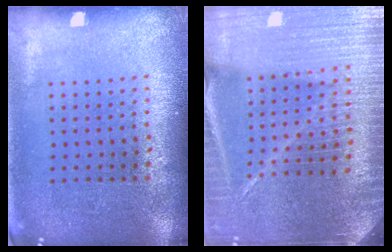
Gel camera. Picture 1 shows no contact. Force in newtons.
{"total": 4.9, "press": 4.5, "slide": 2.1}